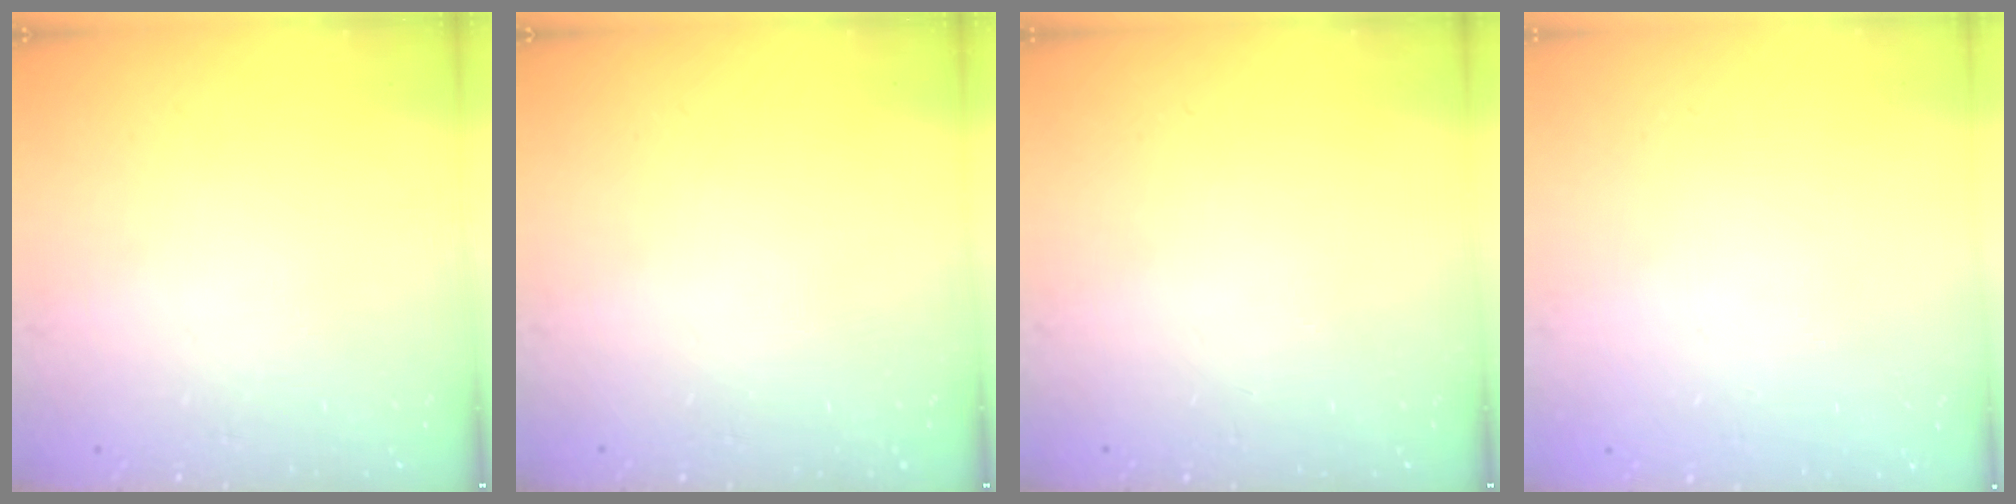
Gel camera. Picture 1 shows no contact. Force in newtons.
{"total": 0.0}
{"total": 0.0}
{"total": 0.0}